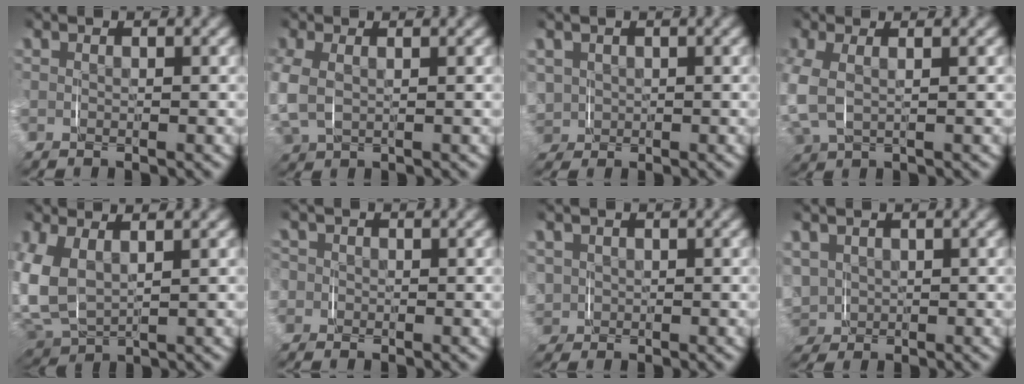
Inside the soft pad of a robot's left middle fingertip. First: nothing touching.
{"total": 4.8, "force": [-0.5, 4.0, 2.6], "torque": [-0.099, -0.019, -0.004]}
{"total": 4.0, "force": [-0.6, 3.8, 1.1], "torque": [-0.062, -0.030, 0.001]}
{"total": 5.7, "force": [-0.5, 4.5, 3.4], "torque": [-0.112, -0.015, -0.007]}
{"total": 8.0, "force": [0.2, 6.5, 4.7], "torque": [-0.159, -0.020, 0.006]}
{"total": 2.7, "force": [-1.0, 2.5, 0.2], "torque": [-0.017, -0.015, -0.022]}
{"total": 3.0, "force": [-0.4, 2.9, 0.6], "torque": [-0.045, -0.021, 0.000]}
{"total": 4.7, "force": [-0.8, 4.4, 1.5], "torque": [-0.072, -0.036, -0.001]}